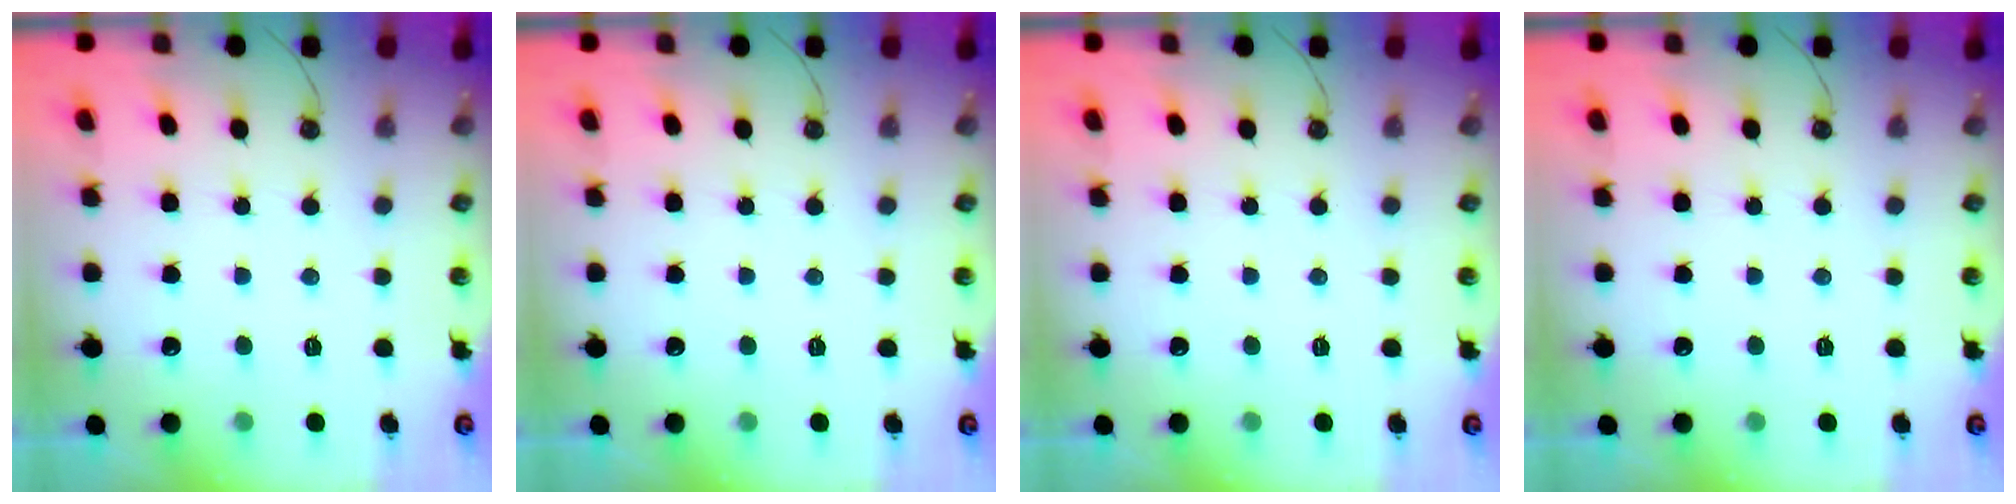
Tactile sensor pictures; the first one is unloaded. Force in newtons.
{"total": 0.0}
{"total": 0.0}
{"total": 0.0}